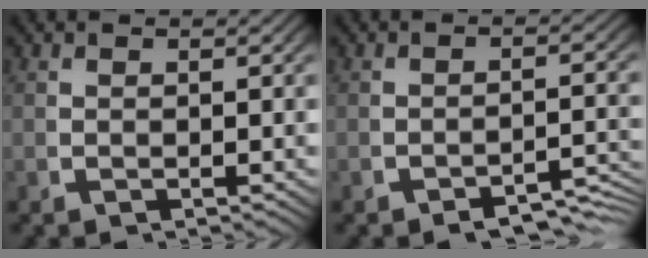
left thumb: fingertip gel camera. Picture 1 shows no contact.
{"total": 5.1, "force": [-4.1, 1.7, 2.4], "torque": [-0.028, -0.005, -0.063]}